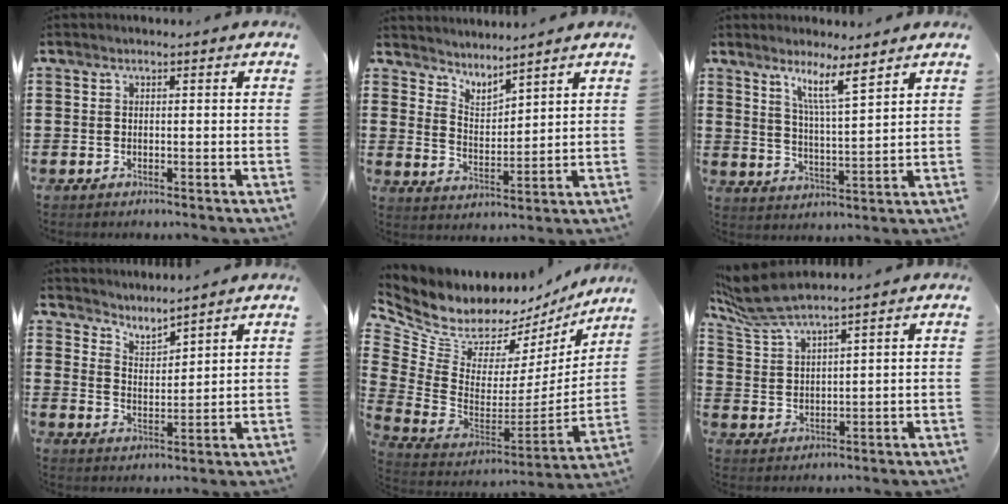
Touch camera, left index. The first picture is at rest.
{"total": 3.4, "force": [3.4, -0.1, -0.3], "torque": [-0.012, -0.022, 0.058]}
{"total": 7.1, "force": [5.2, 0.6, 4.8], "torque": [-0.093, -0.021, 0.086]}
{"total": 3.2, "force": [3.2, -0.2, -0.1], "torque": [-0.013, -0.018, 0.054]}
{"total": 9.1, "force": [8.0, 3.5, 2.6], "torque": [-0.109, -0.079, 0.142]}
{"total": 6.3, "force": [5.4, 0.8, 3.1], "torque": [-0.086, -0.019, 0.095]}